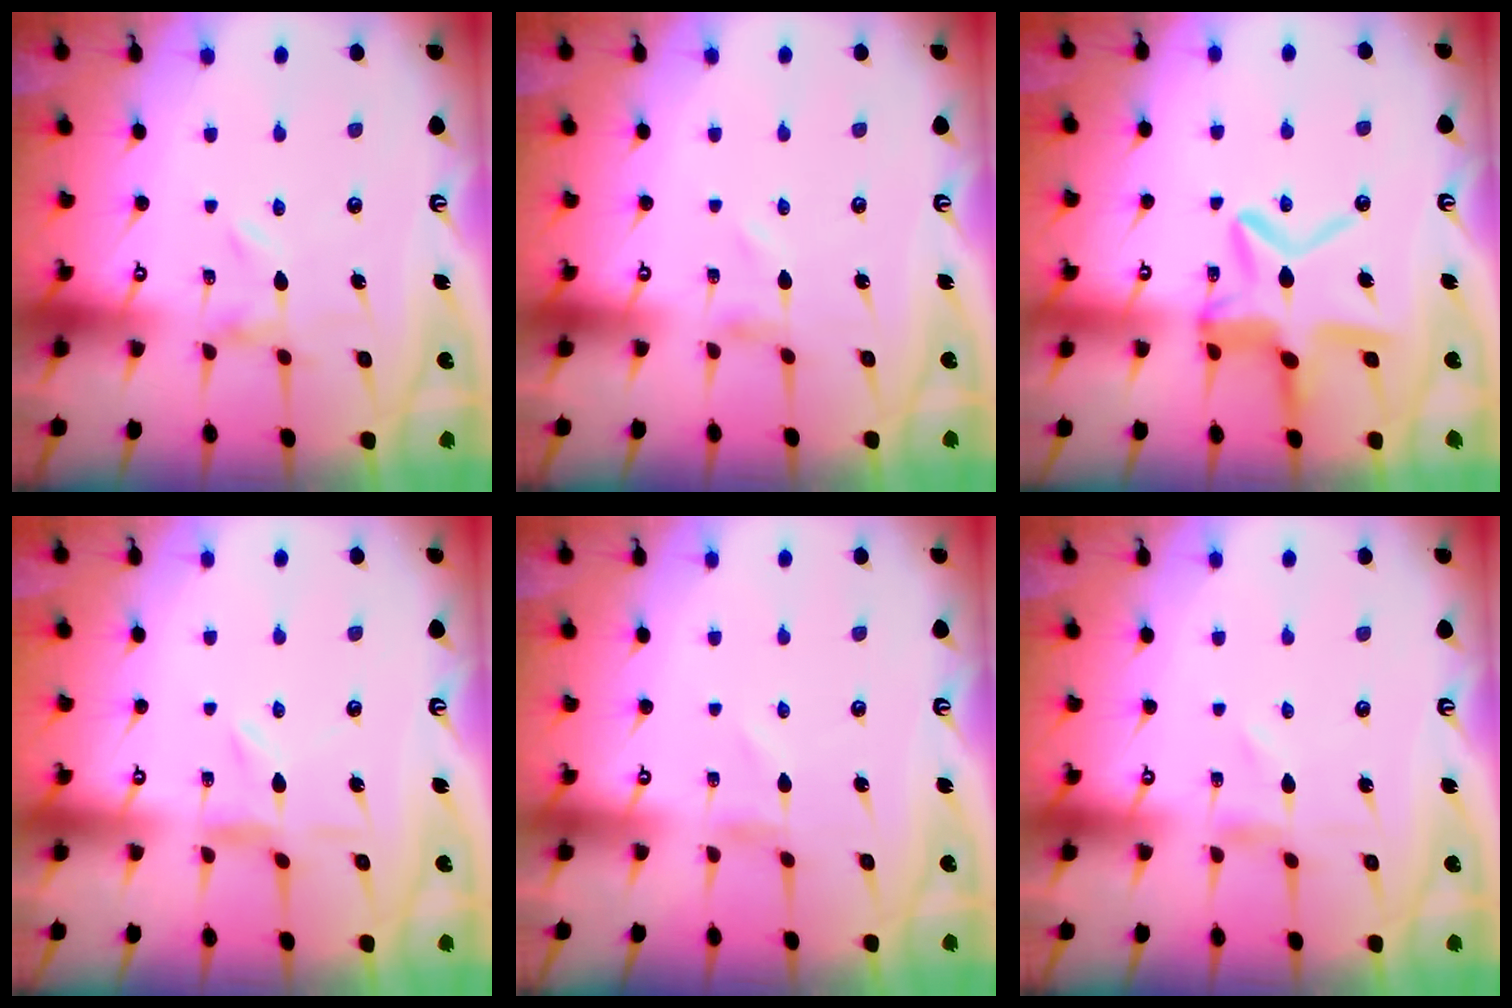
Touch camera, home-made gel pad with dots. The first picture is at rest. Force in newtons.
{"total": 0.8, "press": 0.8, "slide": 0.1}
{"total": 14.9, "press": 14.8, "slide": 1.4}
{"total": 2.1, "press": 2.1, "slide": 0.3}
{"total": 0.7, "press": 0.7, "slide": 0.1}
{"total": 0.0}